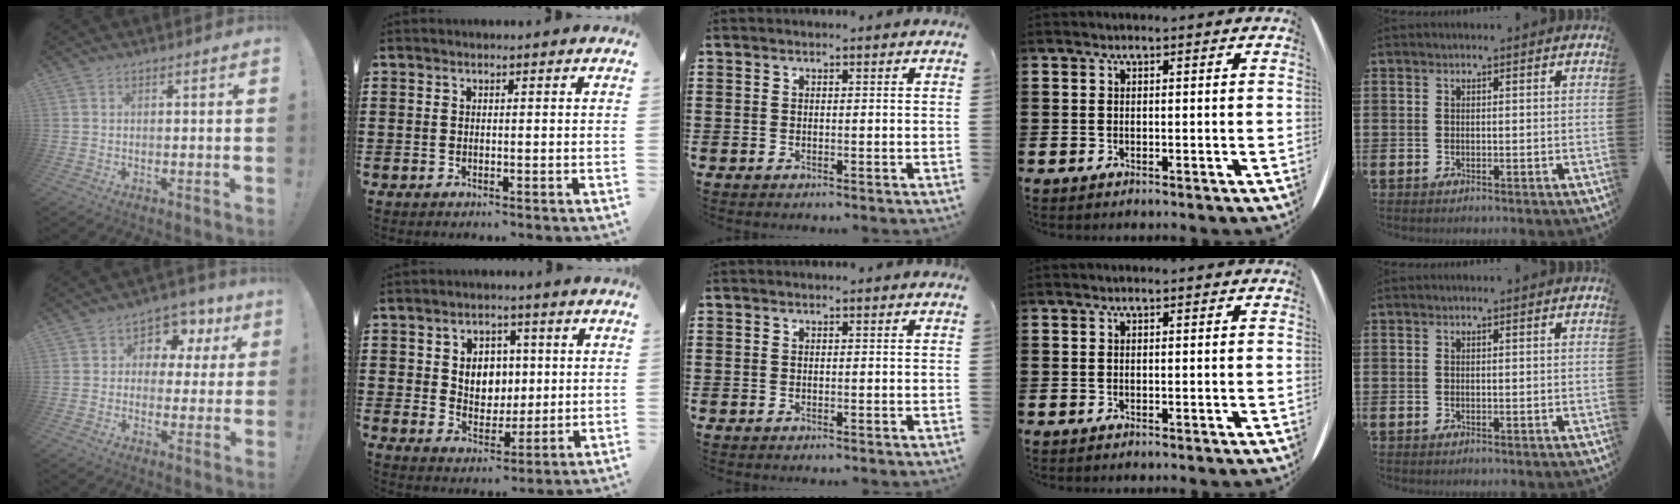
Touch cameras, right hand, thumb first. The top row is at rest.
{"thumb": {"total": 7.1, "force": [2.7, 6.0, 2.8], "torque": [-0.035, -0.021, 0.052]}, "index": {"total": 5.3, "force": [1.1, 4.7, 2.3], "torque": [-0.050, 0.009, 0.014]}}